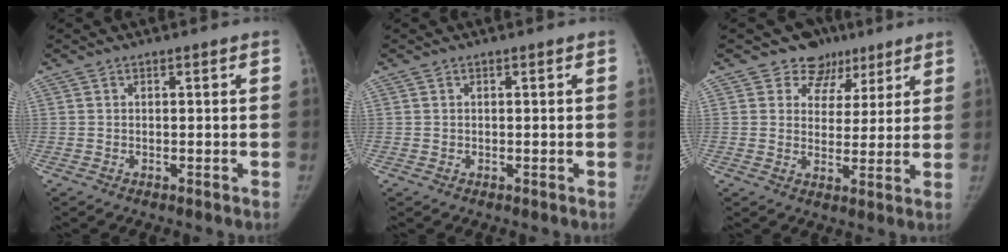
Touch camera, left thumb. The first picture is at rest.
{"total": 0.0}
{"total": 7.6, "force": [5.1, 5.7, 0.2], "torque": [0.037, -0.027, 0.070]}